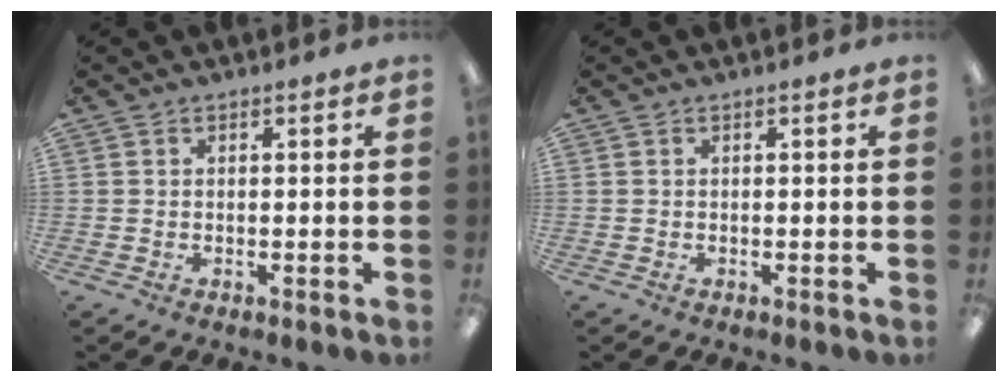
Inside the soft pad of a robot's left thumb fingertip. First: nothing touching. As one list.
[{"total": 0.0}]